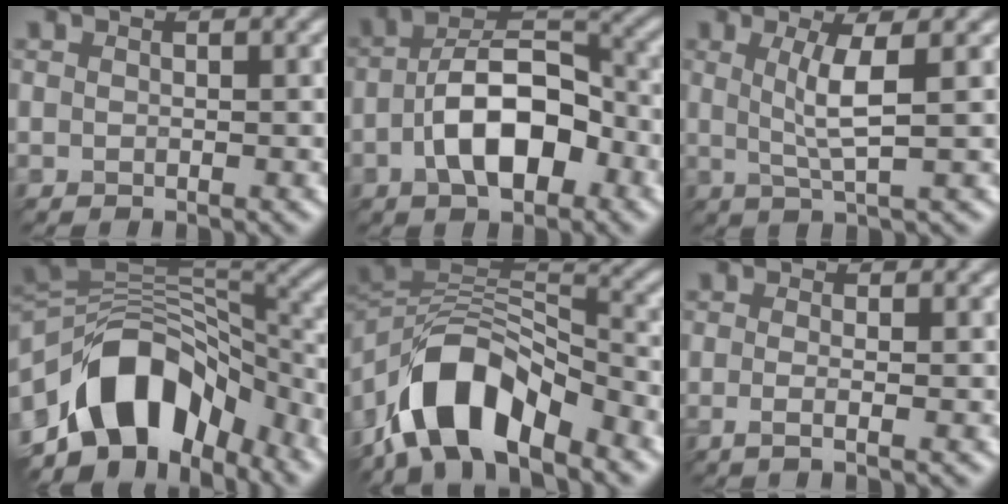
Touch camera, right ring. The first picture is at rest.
{"total": 6.9, "force": [-3.5, 2.8, 5.3], "torque": [-0.120, 0.020, -0.040]}
{"total": 2.3, "force": [0.3, -0.6, 2.2], "torque": [-0.077, -0.002, 0.031]}
{"total": 10.2, "force": [-6.0, 6.1, 5.6], "torque": [-0.117, 0.020, -0.087]}
{"total": 8.4, "force": [-6.1, 3.1, 4.9], "torque": [-0.103, 0.012, -0.093]}
{"total": 1.3, "force": [-1.0, -0.2, 0.8], "torque": [-0.039, -0.012, -0.002]}